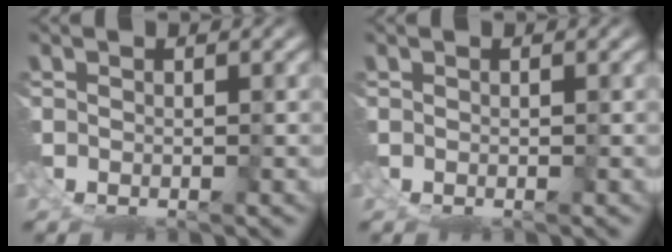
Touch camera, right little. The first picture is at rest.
{"total": 0.0}